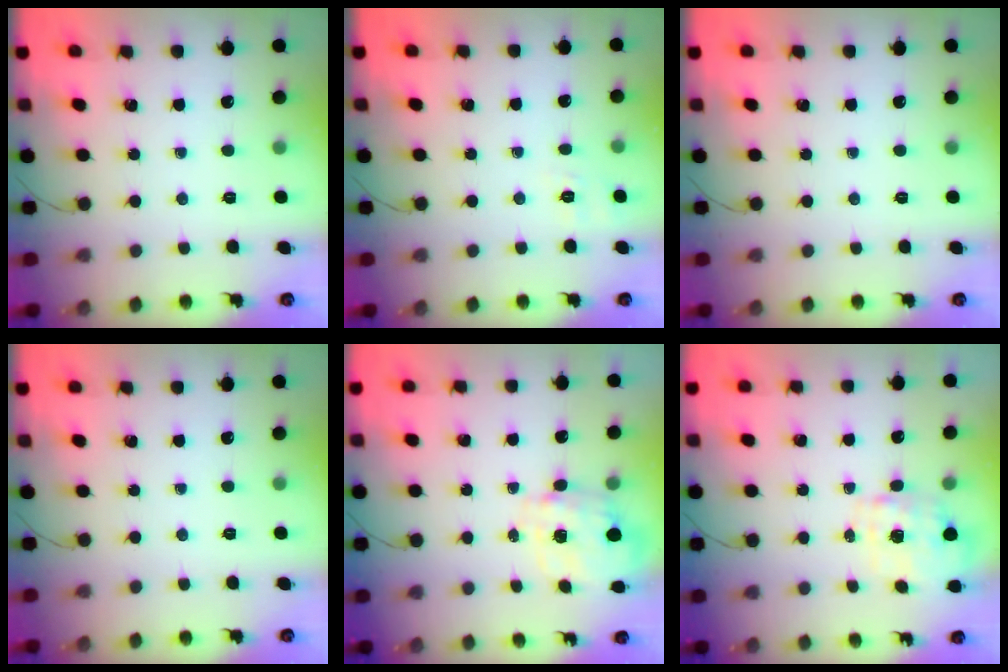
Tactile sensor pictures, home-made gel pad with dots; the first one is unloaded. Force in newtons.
{"total": 1.8, "press": 0.1, "slide": 1.8}
{"total": 0.0}
{"total": 0.0}
{"total": 2.5, "press": 2.3, "slide": 1.0}
{"total": 1.5, "press": 1.5, "slide": 0.5}